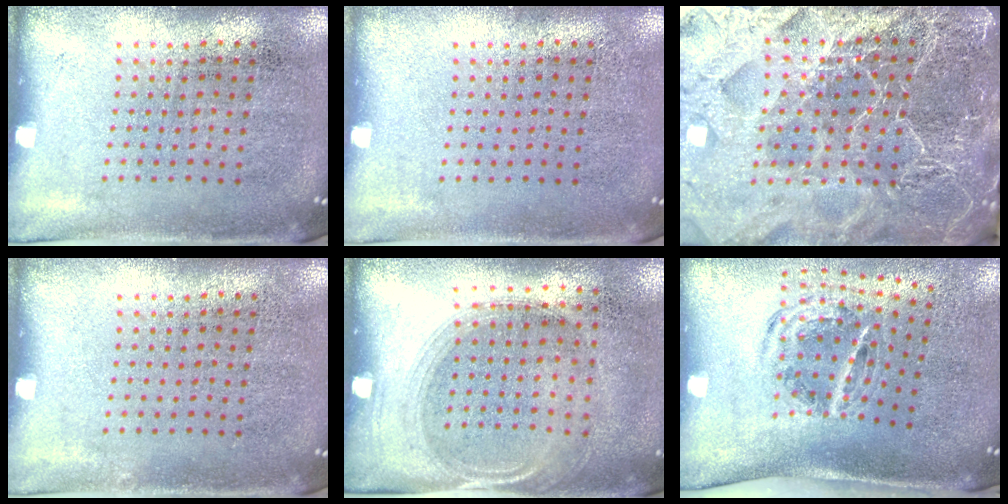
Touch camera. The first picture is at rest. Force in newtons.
{"total": 0.0}
{"total": 6.3, "press": 5.4, "slide": 3.2}
{"total": 0.0}
{"total": 1.5, "press": 1.3, "slide": 0.7}
{"total": 1.2, "press": 1.0, "slide": 0.6}